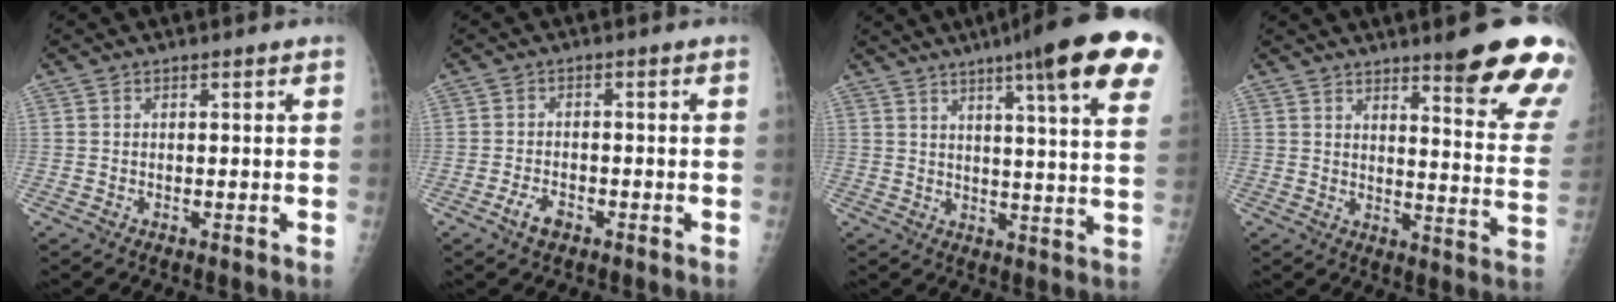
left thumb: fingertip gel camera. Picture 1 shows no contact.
{"total": 3.2, "force": [-2.0, 1.7, 1.9], "torque": [-0.038, 0.012, -0.034]}
{"total": 19.9, "force": [11.4, 2.1, 16.2], "torque": [-0.208, -0.029, 0.135]}
{"total": 17.3, "force": [11.5, 2.4, 12.6], "torque": [-0.130, -0.071, 0.145]}